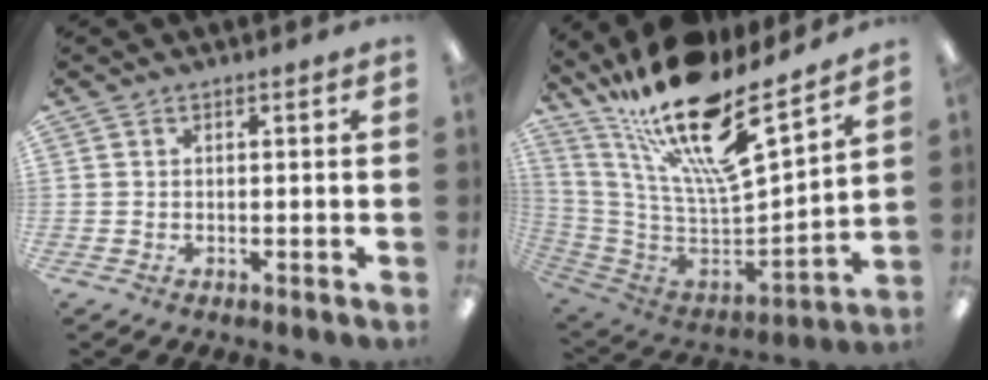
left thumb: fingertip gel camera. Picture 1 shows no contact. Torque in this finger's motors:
{"motor_torque": [2.18, -0.23, 1.95, -0.74, 0.44]}